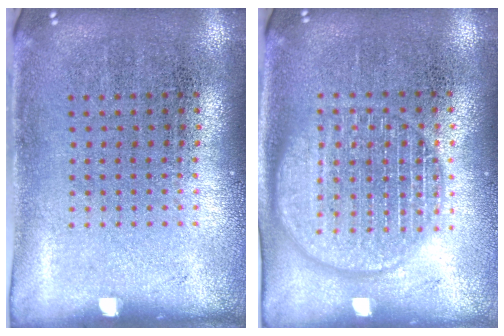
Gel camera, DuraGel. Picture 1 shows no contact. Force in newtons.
{"total": 2.3, "press": 2.3, "slide": 0.3}